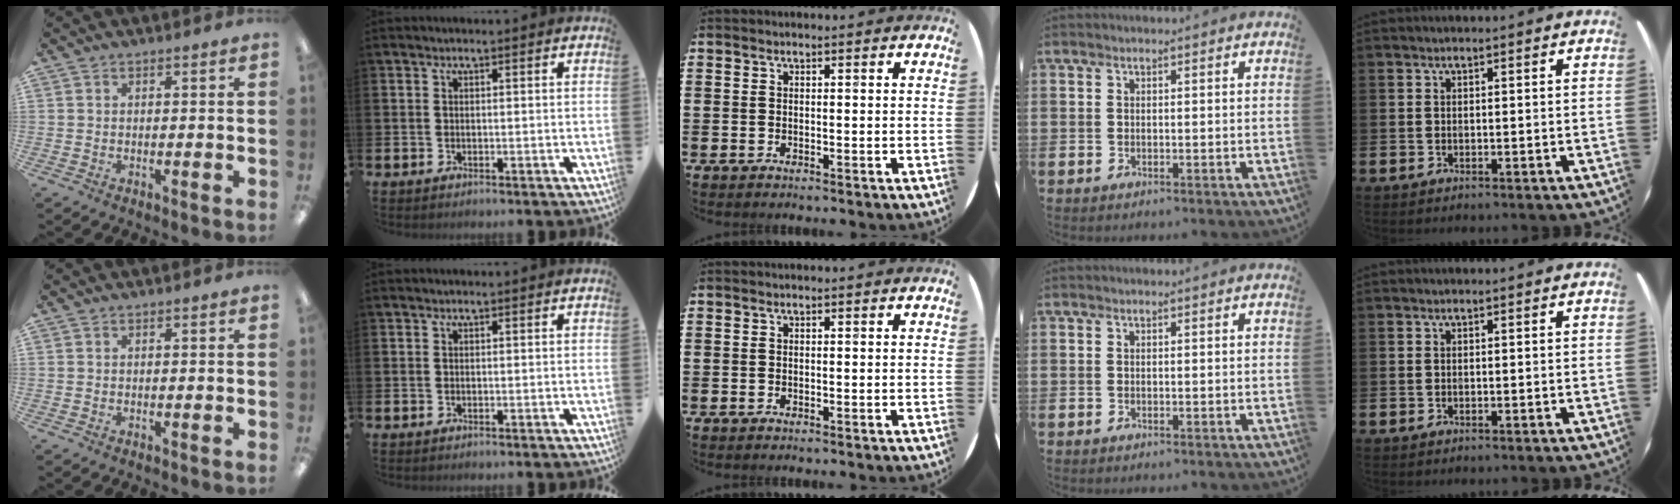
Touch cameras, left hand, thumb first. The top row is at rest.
{}